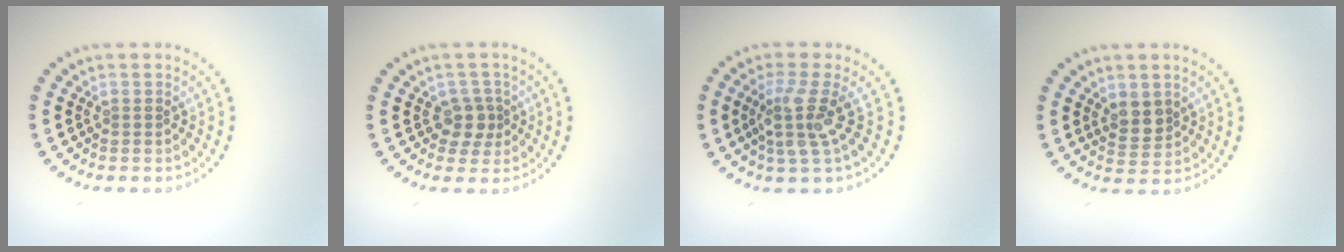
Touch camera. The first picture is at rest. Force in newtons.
{"total": 1.9, "press": 1.7, "slide": 1.0}
{"total": 3.2, "press": 2.4, "slide": 2.2}
{"total": 2.2, "press": 2.0, "slide": 0.9}